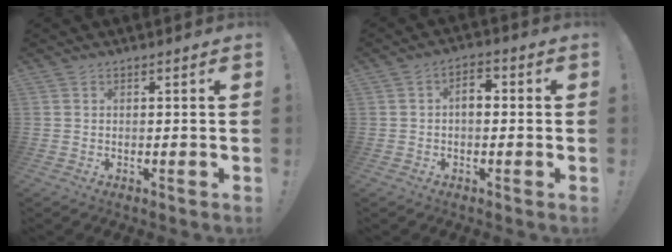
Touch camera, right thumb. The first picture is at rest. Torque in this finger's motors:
{"motor_torque": [0.34, 0.44, 0.26, -0.33, 0.18]}